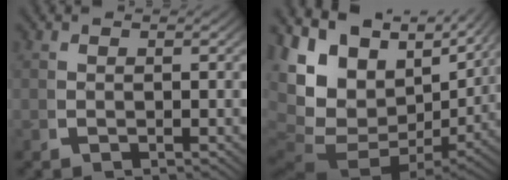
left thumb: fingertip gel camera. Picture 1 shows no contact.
{"total": 16.2, "force": [1.8, 11.7, 11.1], "torque": [-0.254, -0.042, 0.043]}